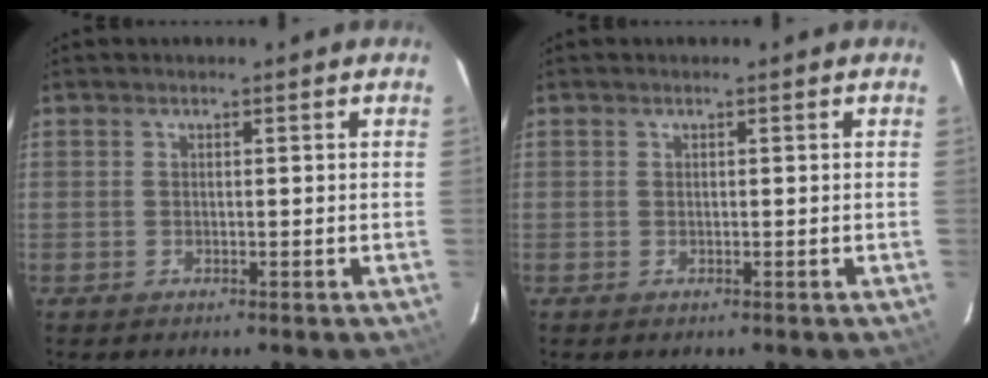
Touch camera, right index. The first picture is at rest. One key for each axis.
{"total": 0.0}